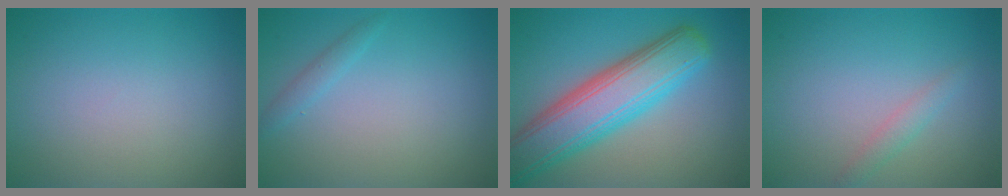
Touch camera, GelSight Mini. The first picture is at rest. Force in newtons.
{"total": 1.1, "press": 1.1, "slide": 0.1}
{"total": 8.8, "press": 8.8, "slide": 0.2}
{"total": 1.3, "press": 1.3, "slide": 0.1}